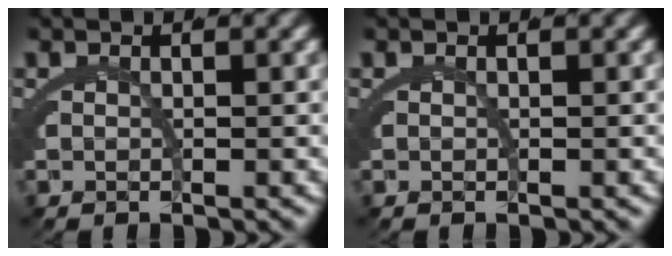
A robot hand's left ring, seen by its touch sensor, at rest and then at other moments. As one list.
[{"total": 0.0}]